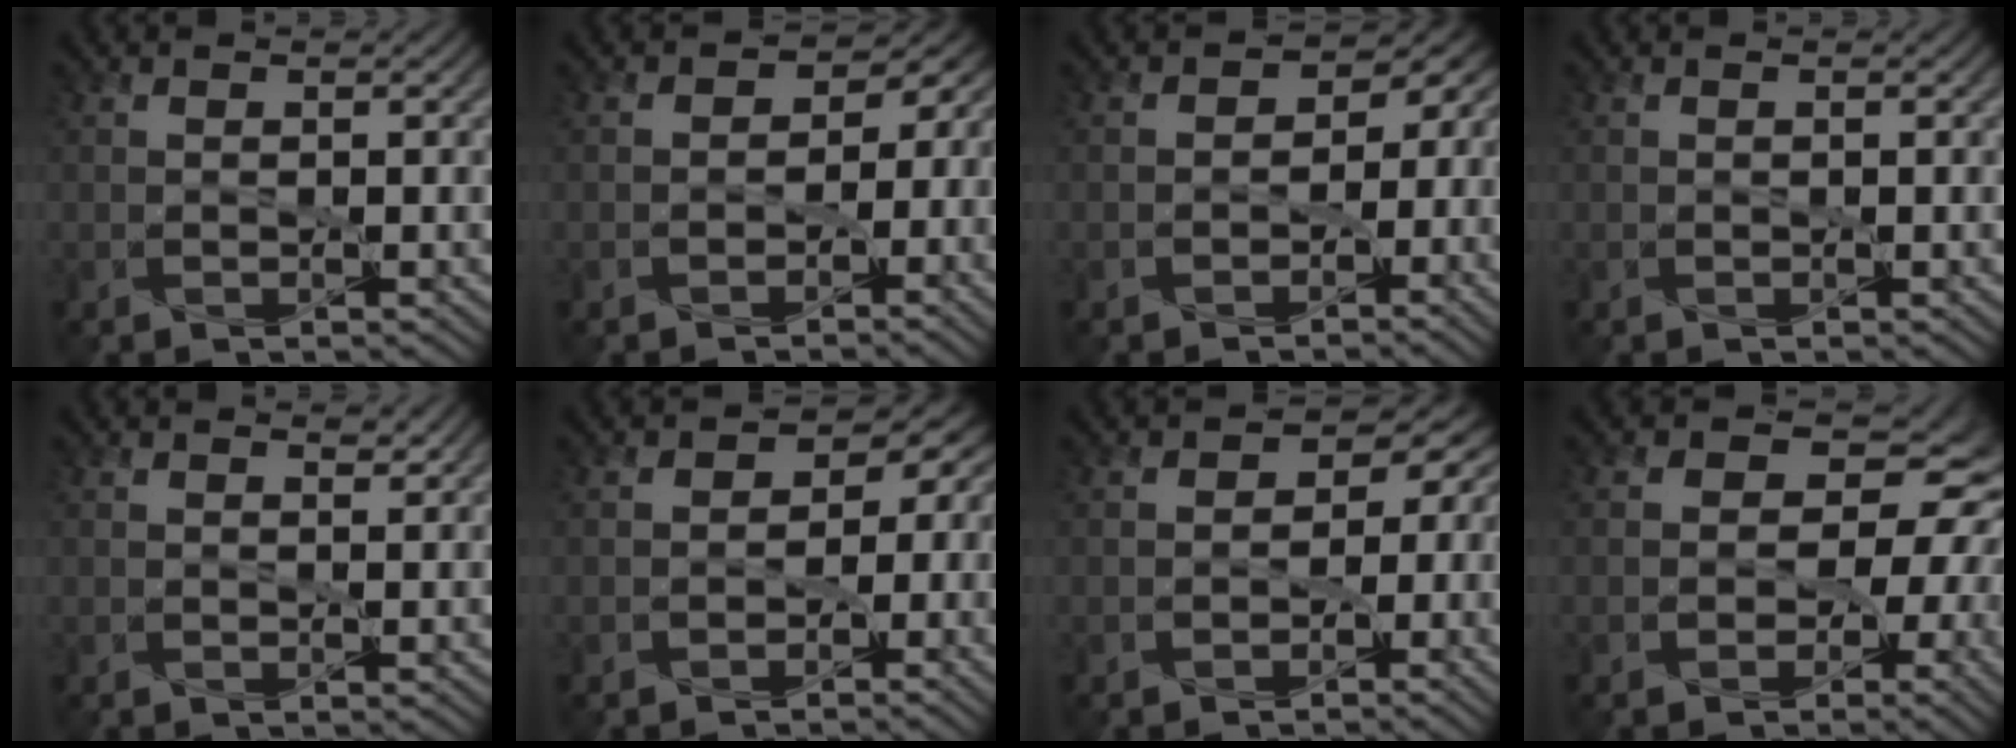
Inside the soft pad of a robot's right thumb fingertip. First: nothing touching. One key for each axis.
{"total": 3.8, "fx": -1.2, "fy": 3.2, "fz": 1.6, "tx": 0.003, "ty": 0.001, "tz": -0.026}
{"total": 4.2, "fx": -1.5, "fy": 3.5, "fz": 1.9, "tx": 0.003, "ty": 0.003, "tz": -0.028}
{"total": 0.0}
{"total": 0.9, "fx": 0.8, "fy": 0.2, "fz": 0.4, "tx": -0.011, "ty": -0.003, "tz": 0.017}
{"total": 4.7, "fx": -1.4, "fy": 3.9, "fz": 2.2, "tx": 0.001, "ty": 0.005, "tz": -0.031}
{"total": 4.7, "fx": -0.9, "fy": 4.1, "fz": 2.1, "tx": -0.008, "ty": 0.002, "tz": -0.026}
{"total": 12.4, "fx": -0.9, "fy": 10.0, "fz": 7.3, "tx": -0.090, "ty": 0.022, "tz": -0.047}